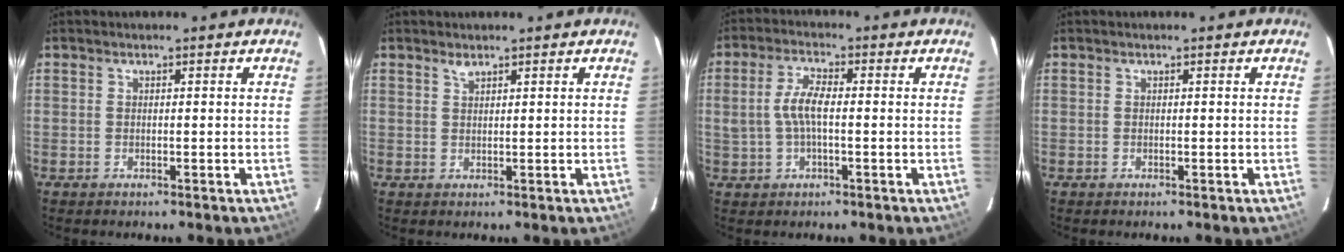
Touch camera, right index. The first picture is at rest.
{"total": 1.1, "force": [0.9, 0.4, 0.5], "torque": [-0.008, 0.001, 0.018]}
{"total": 5.9, "force": [-0.2, 2.2, 5.4], "torque": [-0.108, 0.007, 0.000]}
{"total": 0.0}